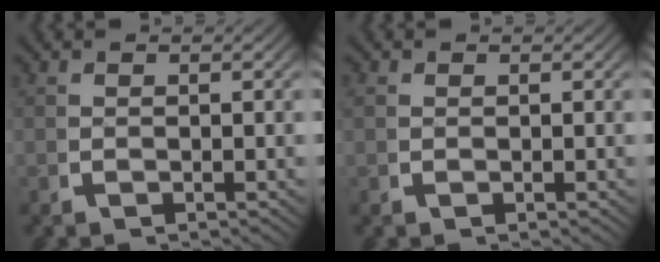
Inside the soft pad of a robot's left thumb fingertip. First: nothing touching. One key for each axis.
{"total": 0.6, "fx": 0.2, "fy": 0.5, "fz": 0.2, "tx": -0.009, "ty": -0.007, "tz": 0.009}